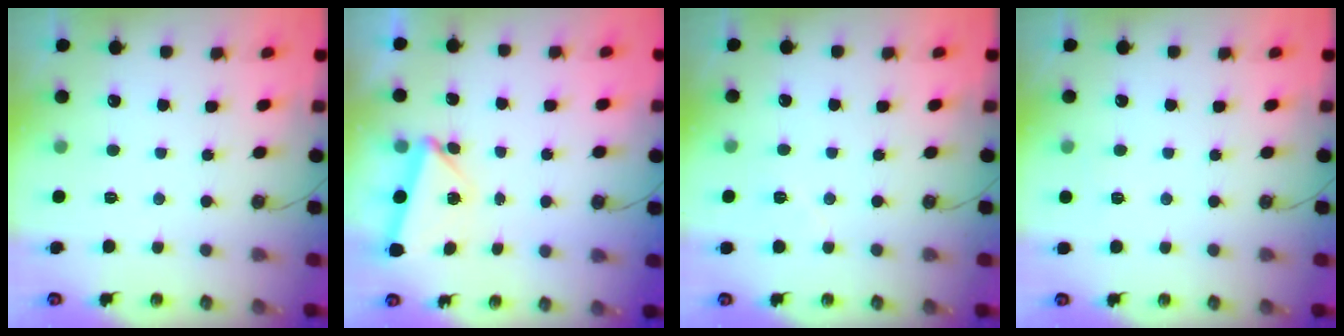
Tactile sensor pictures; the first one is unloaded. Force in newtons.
{"total": 3.5, "press": 3.1, "slide": 1.7}
{"total": 4.6, "press": 4.3, "slide": 1.6}
{"total": 4.6, "press": 2.7, "slide": 3.8}